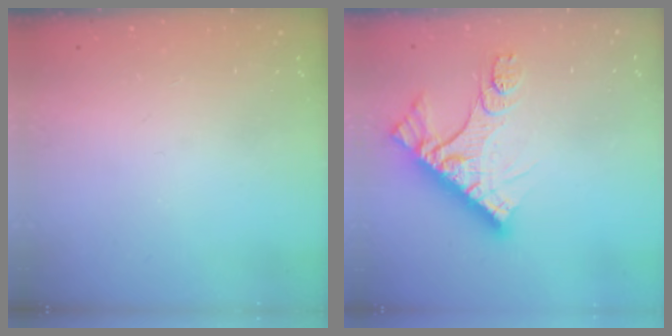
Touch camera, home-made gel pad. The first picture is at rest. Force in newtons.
{"total": 14.3, "press": 14.3, "slide": 1.2}